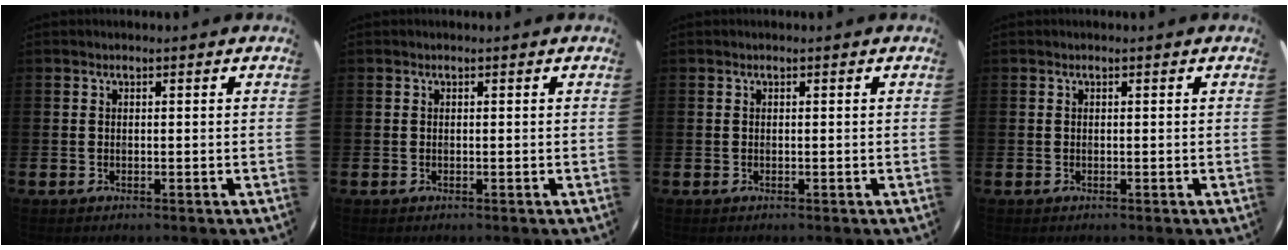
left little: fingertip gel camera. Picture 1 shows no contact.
{"total": 0.0}
{"total": 0.0}
{"total": 0.0}